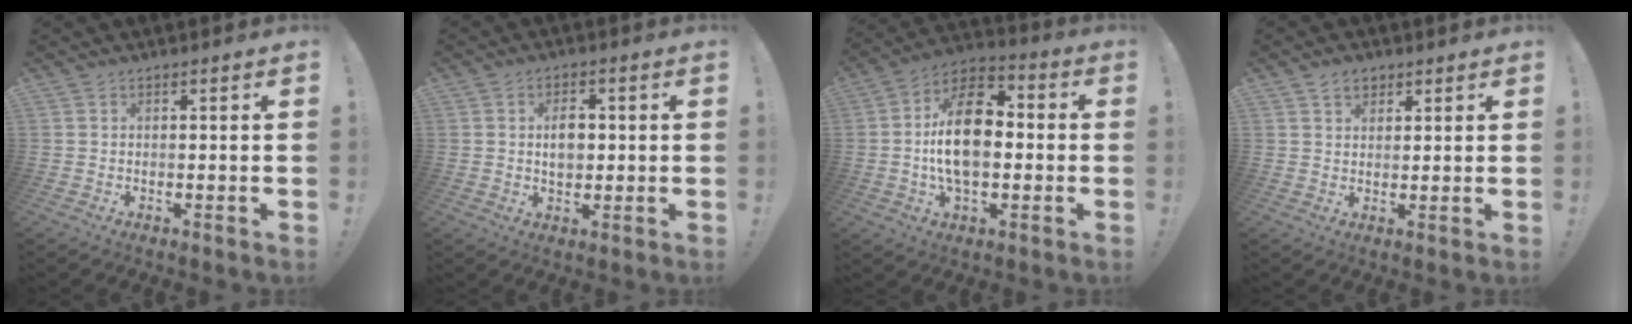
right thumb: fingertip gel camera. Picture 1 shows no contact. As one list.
[{"total": 5.6, "force": [0.7, 3.9, 4.0], "torque": [-0.057, -0.001, 0.005]}, {"total": 18.4, "force": [-0.6, 10.8, 14.9], "torque": [-0.264, 0.014, -0.012]}, {"total": 4.1, "force": [2.6, 2.7, 1.6], "torque": [-0.017, -0.008, 0.045]}]